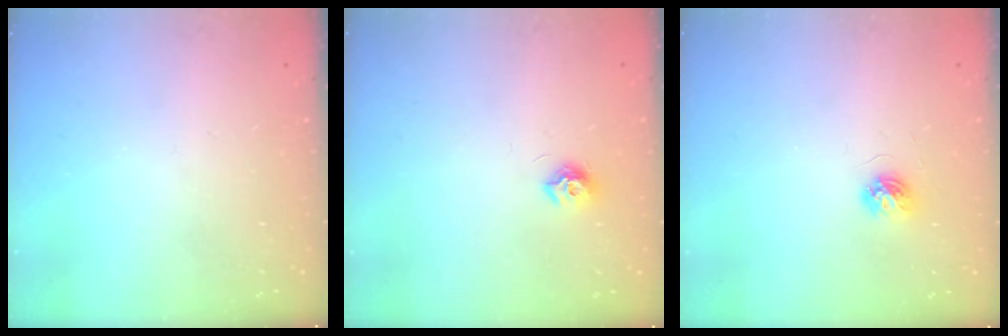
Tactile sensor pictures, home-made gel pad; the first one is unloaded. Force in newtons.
{"total": 7.8, "press": 7.8, "slide": 0.3}
{"total": 4.6, "press": 4.6, "slide": 0.5}